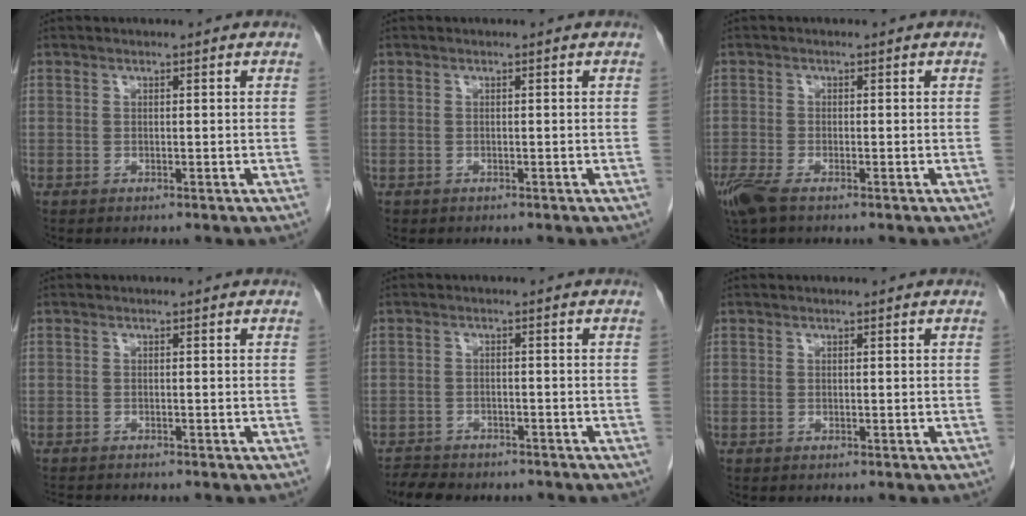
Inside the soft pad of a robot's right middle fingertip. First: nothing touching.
{"total": 0.0}
{"total": 4.2, "force": [-2.9, 1.1, 2.8], "torque": [-0.065, -0.012, -0.054]}
{"total": 3.0, "force": [-2.9, 0.0, 0.7], "torque": [-0.013, -0.013, -0.046]}
{"total": 6.6, "force": [-5.9, 2.2, 2.0], "torque": [-0.041, -0.008, -0.085]}
{"total": 0.0}